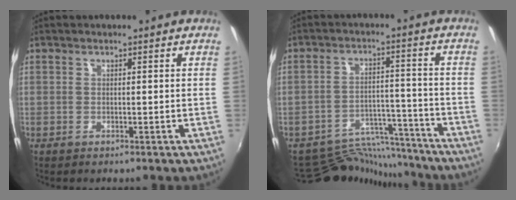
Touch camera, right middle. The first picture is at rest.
{"total": 12.0, "force": [-11.6, 3.0, 1.0], "torque": [-0.027, 0.032, -0.173]}